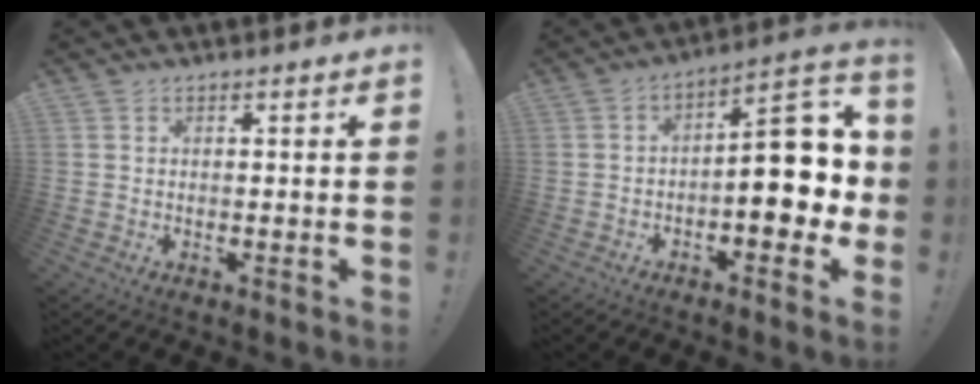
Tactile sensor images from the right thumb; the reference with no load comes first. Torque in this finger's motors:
{"motor_torque": [0.43, 0.60, 0.49, 0.48, 0.03]}